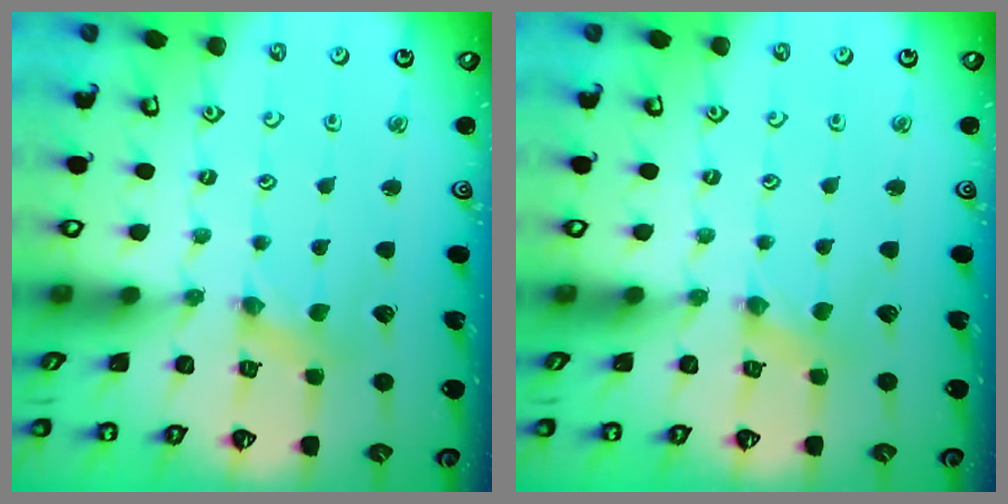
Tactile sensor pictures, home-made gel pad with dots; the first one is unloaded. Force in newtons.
{"total": 0.0}